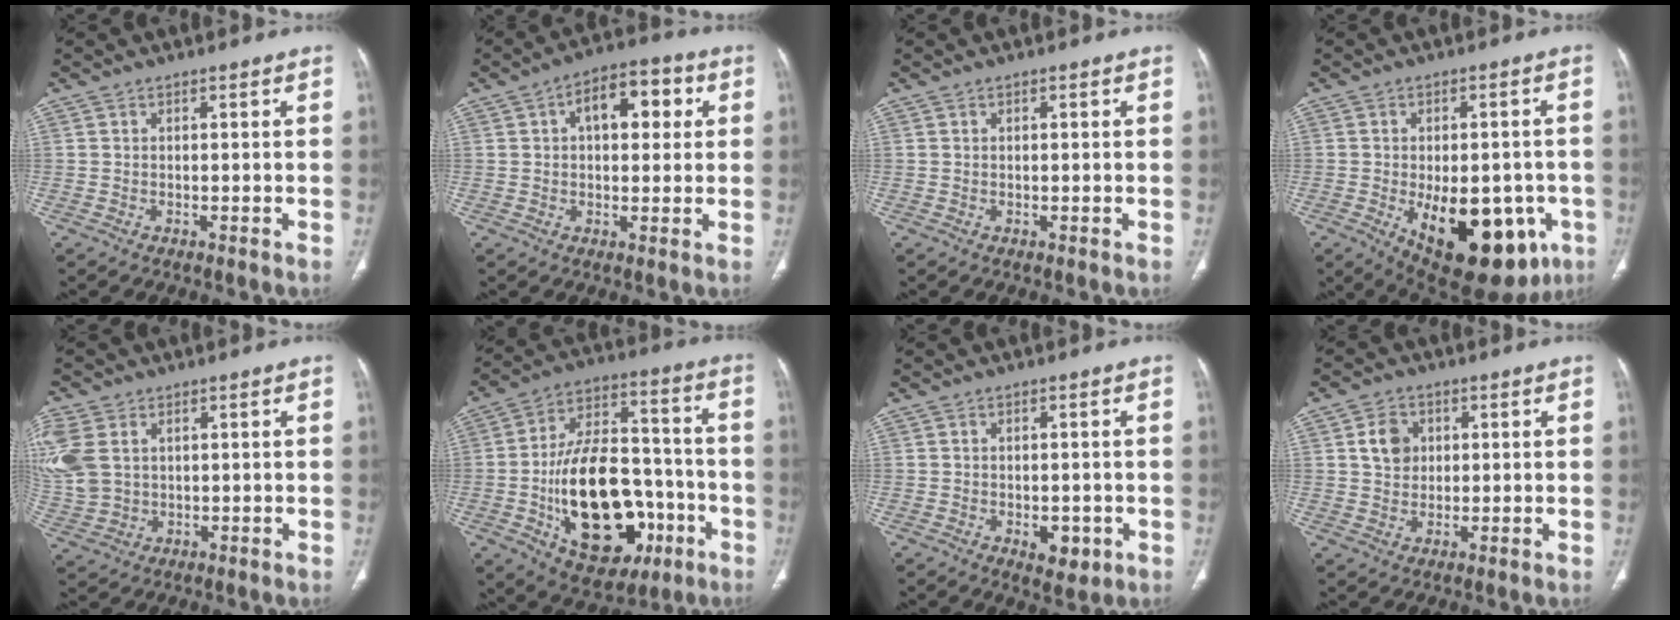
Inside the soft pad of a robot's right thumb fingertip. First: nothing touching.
{"total": 10.6, "force": [2.9, 5.8, 8.3], "torque": [-0.091, 0.019, 0.037]}
{"total": 0.7, "force": [0.2, 0.2, 0.6], "torque": [-0.016, 0.004, 0.006]}
{"total": 21.6, "force": [-7.1, 11.3, 16.9], "torque": [-0.194, 0.000, -0.071]}
{"total": 12.7, "force": [3.4, 9.2, 8.1], "torque": [-0.215, -0.001, 0.078]}
{"total": 26.5, "force": [-7.4, 15.4, 20.2], "torque": [-0.310, 0.038, -0.096]}
{"total": 4.6, "force": [-1.4, 2.8, 3.5], "torque": [-0.030, -0.002, -0.008]}
{"total": 5.4, "force": [1.4, 4.4, 2.7], "torque": [-0.030, -0.002, 0.023]}